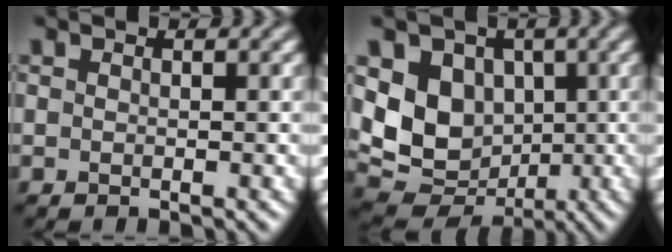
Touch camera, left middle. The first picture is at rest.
{"total": 8.6, "force": [1.0, 7.1, 4.8], "torque": [-0.095, -0.016, 0.013]}